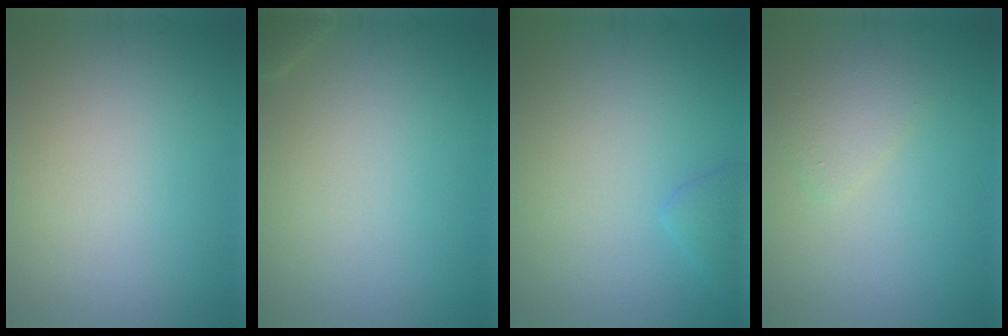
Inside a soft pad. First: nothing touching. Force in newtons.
{"total": 0.7, "press": 0.7, "slide": 0.0}
{"total": 1.4, "press": 1.4, "slide": 0.1}
{"total": 1.8, "press": 1.8, "slide": 0.2}